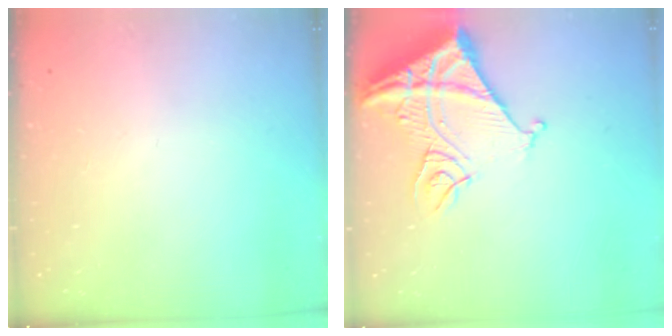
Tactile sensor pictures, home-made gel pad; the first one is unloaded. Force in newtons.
{"total": 14.7, "press": 14.6, "slide": 1.6}